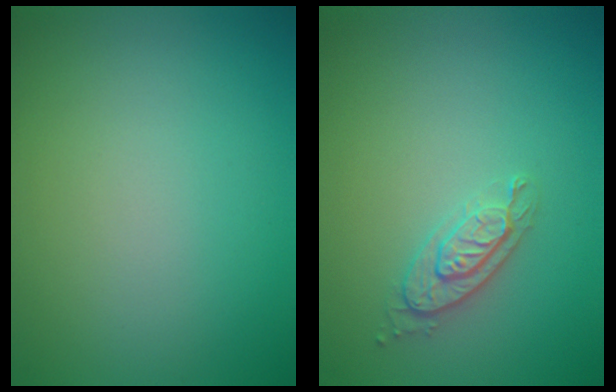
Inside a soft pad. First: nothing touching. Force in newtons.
{"total": 2.1, "press": 2.0, "slide": 0.6}